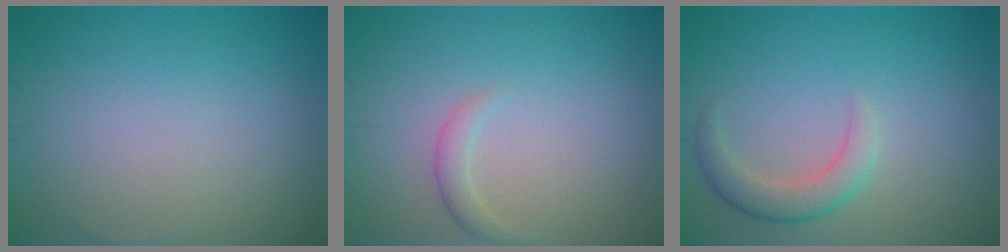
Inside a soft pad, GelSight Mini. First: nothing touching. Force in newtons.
{"total": 1.2, "press": 1.2, "slide": 0.0}
{"total": 2.8, "press": 2.8, "slide": 0.1}